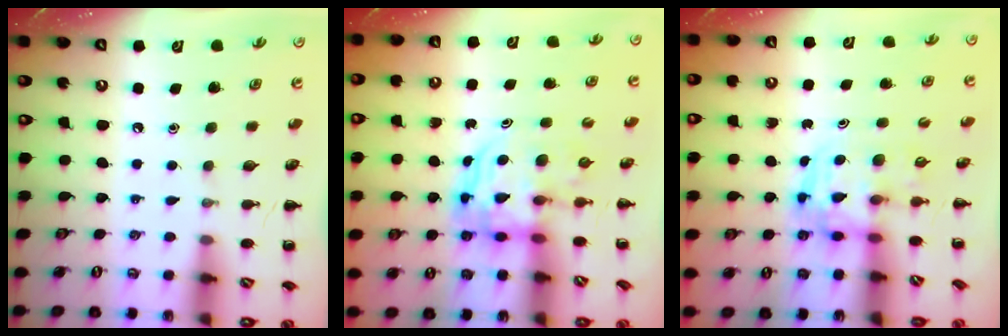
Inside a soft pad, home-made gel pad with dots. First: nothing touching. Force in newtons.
{"total": 4.4, "press": 4.3, "slide": 1.1}
{"total": 3.4, "press": 3.4, "slide": 0.7}